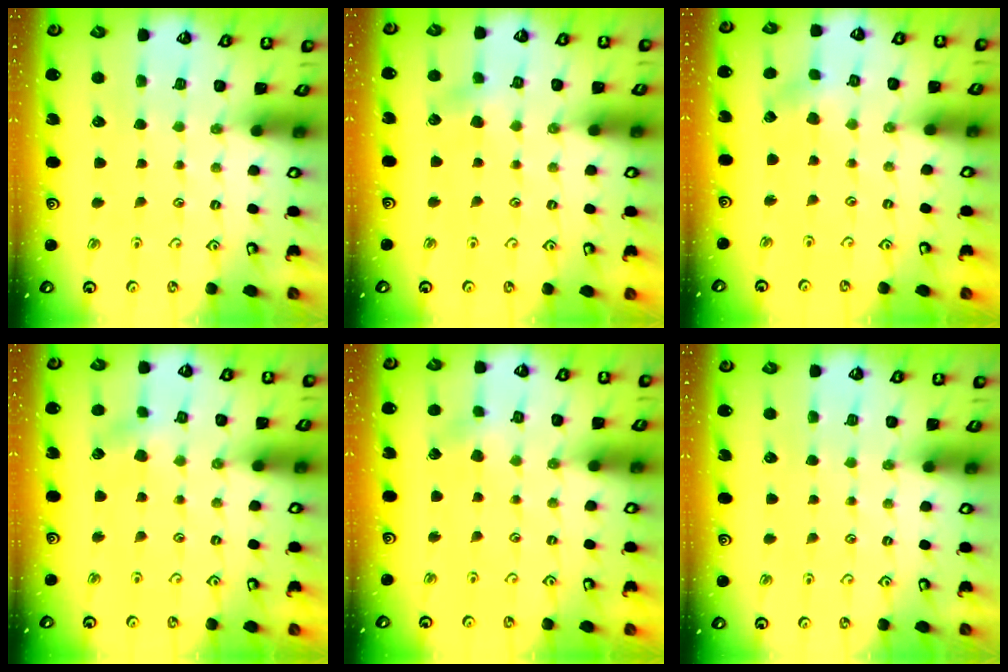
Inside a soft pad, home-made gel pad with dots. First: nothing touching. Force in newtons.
{"total": 3.6, "press": 3.6, "slide": 0.7}
{"total": 2.1, "press": 2.1, "slide": 0.2}
{"total": 1.8, "press": 1.8, "slide": 0.3}
{"total": 2.5, "press": 2.5, "slide": 0.2}
{"total": 0.0}